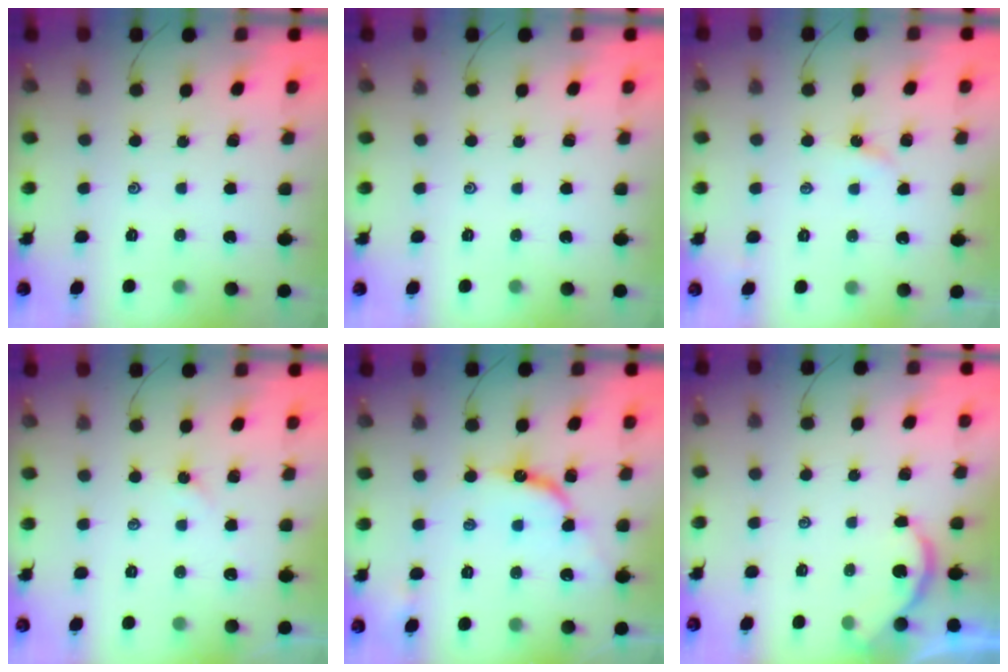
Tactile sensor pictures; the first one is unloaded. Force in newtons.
{"total": 0.0}
{"total": 2.3, "press": 2.3, "slide": 0.4}
{"total": 2.6, "press": 2.5, "slide": 0.5}
{"total": 10.3, "press": 10.2, "slide": 1.0}
{"total": 1.3, "press": 1.3, "slide": 0.2}